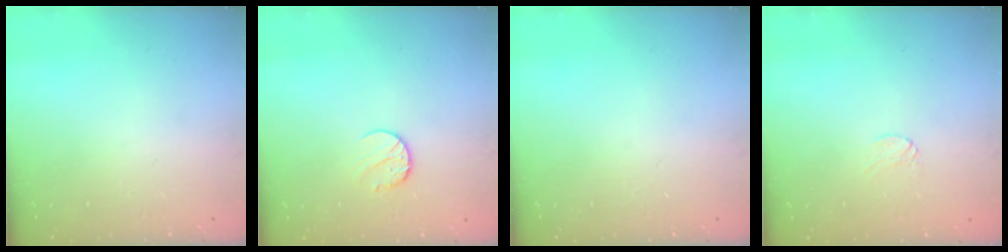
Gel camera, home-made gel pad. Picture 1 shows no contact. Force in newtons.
{"total": 7.1, "press": 7.1, "slide": 0.8}
{"total": 0.0}
{"total": 2.9, "press": 2.9, "slide": 0.3}